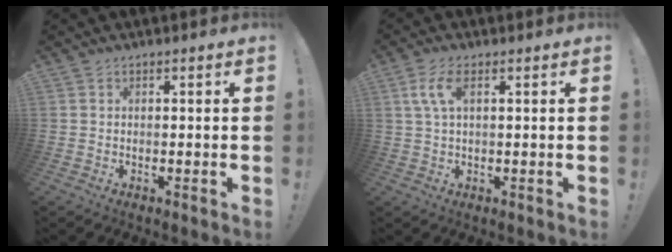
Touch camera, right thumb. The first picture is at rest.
{"total": 5.9, "force": [2.1, 2.0, 5.1], "torque": [-0.098, 0.005, 0.038]}